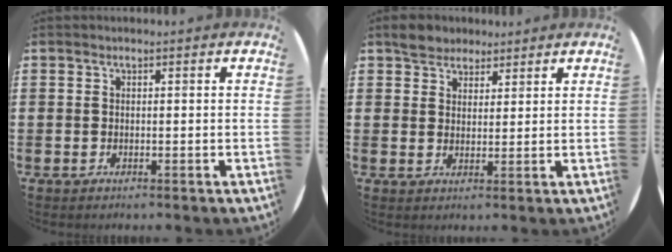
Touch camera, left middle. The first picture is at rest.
{"total": 3.4, "force": [2.9, 1.7, -0.1], "torque": [-0.001, 0.006, 0.055]}